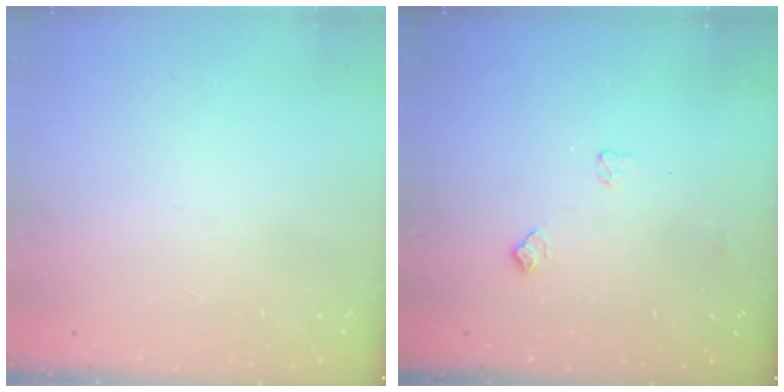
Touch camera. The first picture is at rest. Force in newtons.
{"total": 4.9, "press": 4.8, "slide": 0.7}